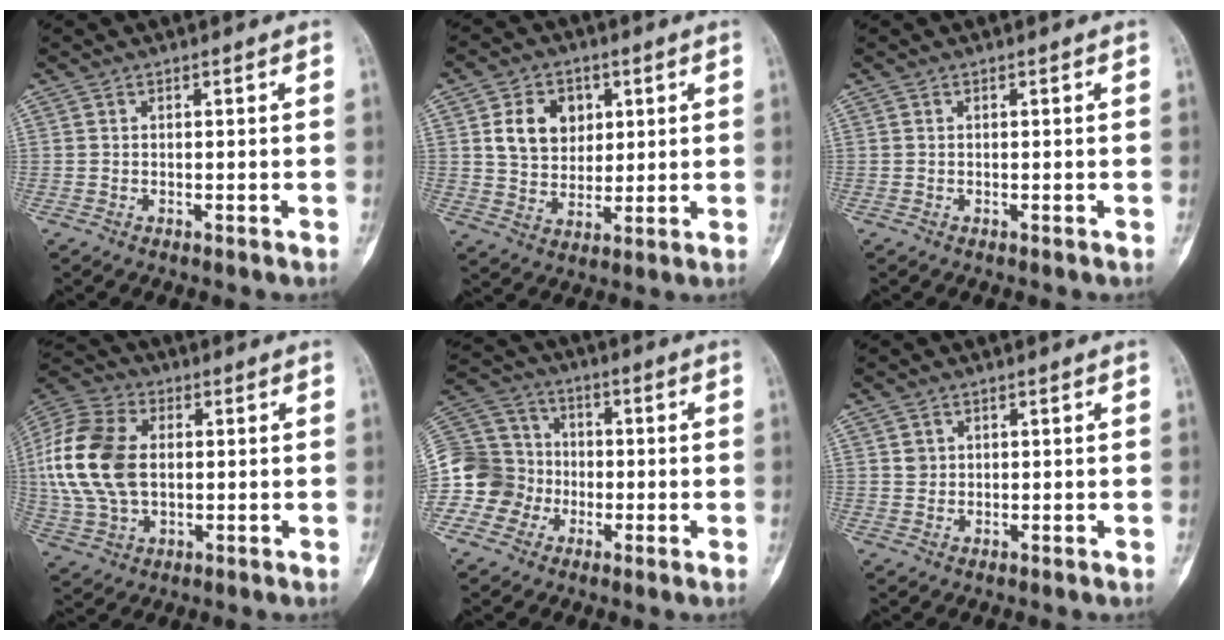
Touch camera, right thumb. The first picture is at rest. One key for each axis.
{"total": 9.7, "fx": 3.0, "fy": 7.6, "fz": 5.4, "tx": -0.054, "ty": -0.010, "tz": 0.058}
{"total": 0.0}
{"total": 17.6, "fx": 1.4, "fy": 11.5, "fz": 13.3, "tx": -0.277, "ty": 0.011, "tz": 0.028}
{"total": 15.3, "fx": -4.0, "fy": 14.2, "fz": 4.1, "tx": -0.074, "ty": 0.071, "tz": -0.070}
{"total": 1.8, "fx": 0.7, "fy": 1.5, "fz": 0.5, "tx": 0.003, "ty": -0.003, "tz": 0.013}